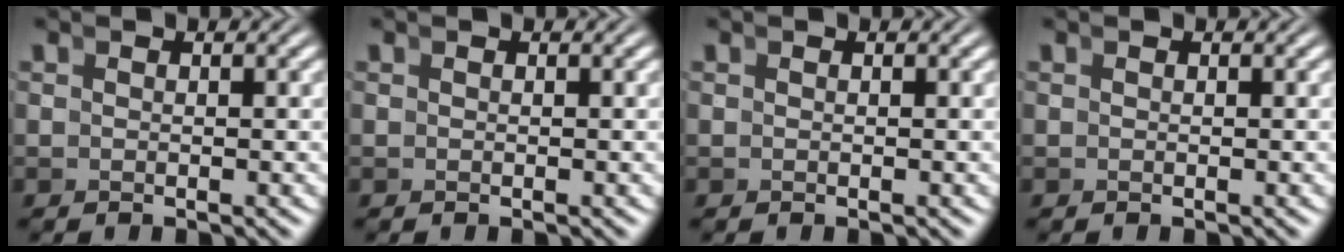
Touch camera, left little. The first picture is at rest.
{"total": 0.0}
{"total": 0.0}
{"total": 0.0}